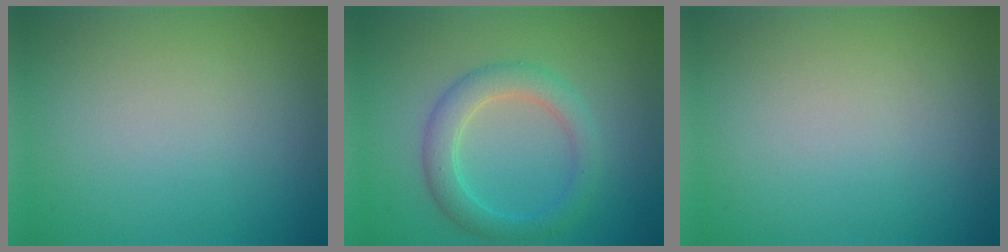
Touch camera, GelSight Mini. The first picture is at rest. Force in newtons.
{"total": 3.5, "press": 3.5, "slide": 0.1}
{"total": 0.0}